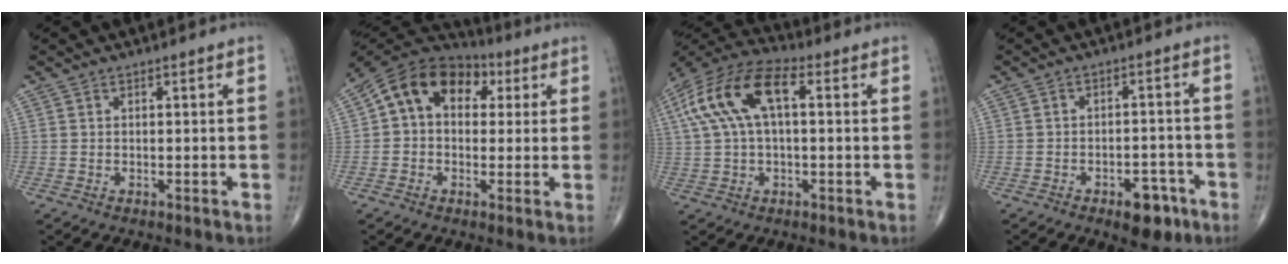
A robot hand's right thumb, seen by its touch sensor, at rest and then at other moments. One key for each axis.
{"total": 13.3, "fx": 3.3, "fy": 9.4, "fz": 8.7, "tx": -0.114, "ty": 0.035, "tz": 0.041}
{"total": 15.0, "fx": 3.3, "fy": 7.2, "fz": 12.8, "tx": -0.264, "ty": 0.043, "tz": 0.054}
{"total": 6.7, "fx": -3.8, "fy": 3.5, "fz": 4.3, "tx": -0.032, "ty": 0.025, "tz": -0.049}